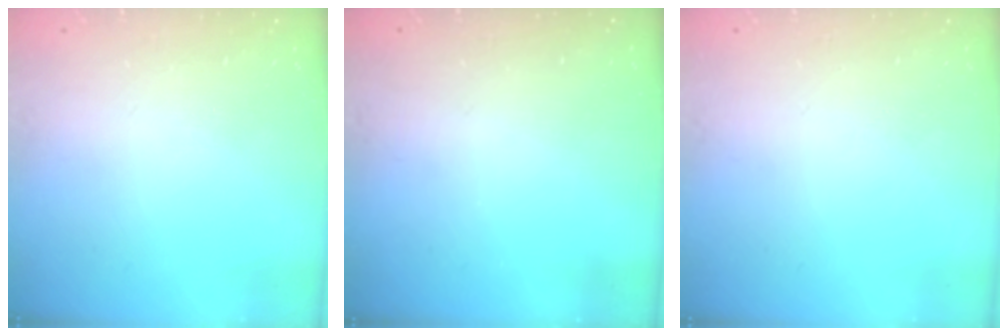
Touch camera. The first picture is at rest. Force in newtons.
{"total": 3.0, "press": 3.0, "slide": 0.1}
{"total": 0.0}